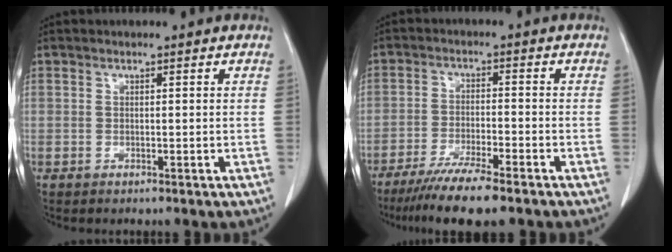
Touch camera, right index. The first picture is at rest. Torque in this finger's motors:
{"motor_torque": [0.12, -0.08, 0.50, 0.13]}